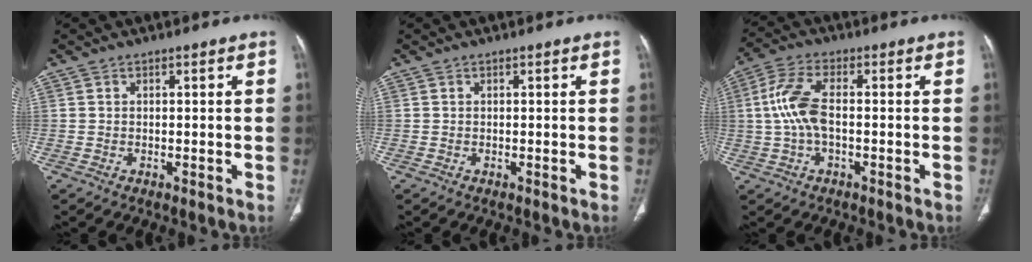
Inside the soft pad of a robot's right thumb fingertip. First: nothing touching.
{"total": 0.0}
{"total": 8.3, "force": [0.0, 3.7, 7.4], "torque": [-0.177, 0.021, -0.002]}